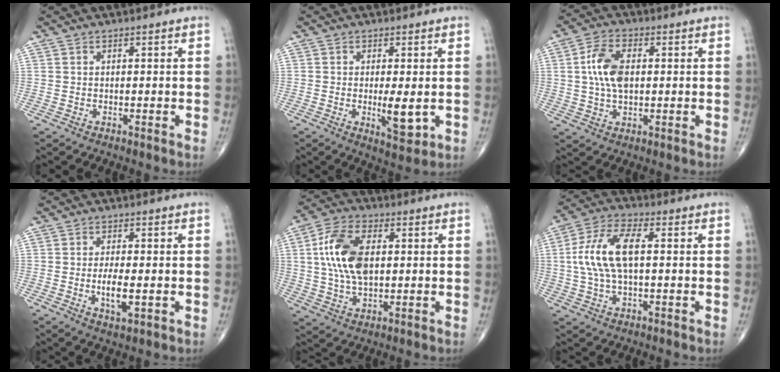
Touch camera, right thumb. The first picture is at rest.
{"total": 5.6, "force": [-0.6, 1.7, 5.3], "torque": [-0.081, -0.015, -0.004]}
{"total": 8.5, "force": [1.0, 4.8, 7.0], "torque": [-0.137, 0.006, 0.017]}
{"total": 5.2, "force": [-0.9, 1.8, 4.8], "torque": [-0.088, -0.009, -0.016]}
{"total": 13.0, "force": [1.9, 7.2, 10.7], "torque": [-0.210, 0.008, 0.034]}
{"total": 11.9, "force": [1.0, 5.2, 10.6], "torque": [-0.223, 0.023, 0.017]}